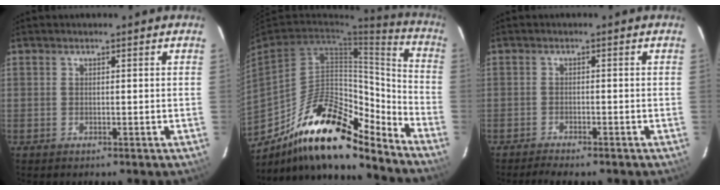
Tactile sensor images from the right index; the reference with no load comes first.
{"total": 21.8, "force": [-16.3, 6.7, 12.8], "torque": [-0.212, 0.010, -0.269]}
{"total": 4.4, "force": [-3.9, 0.7, 1.8], "torque": [-0.050, -0.008, -0.066]}